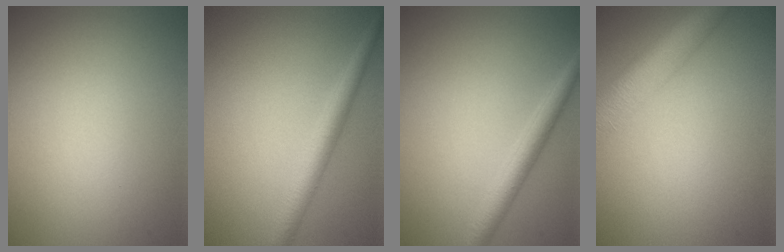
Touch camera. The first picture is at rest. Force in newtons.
{"total": 3.0, "press": 3.0, "slide": 0.1}
{"total": 2.8, "press": 2.7, "slide": 0.2}
{"total": 6.5, "press": 6.5, "slide": 0.5}